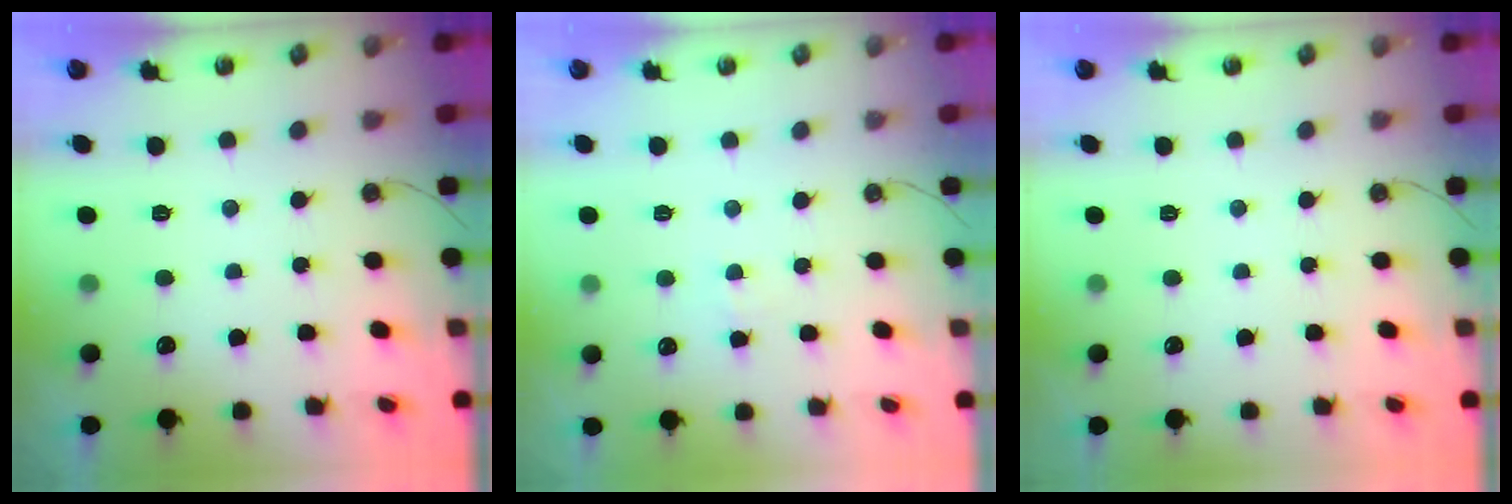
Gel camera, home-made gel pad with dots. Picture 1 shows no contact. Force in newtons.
{"total": 4.0, "press": 3.9, "slide": 0.6}
{"total": 0.0}